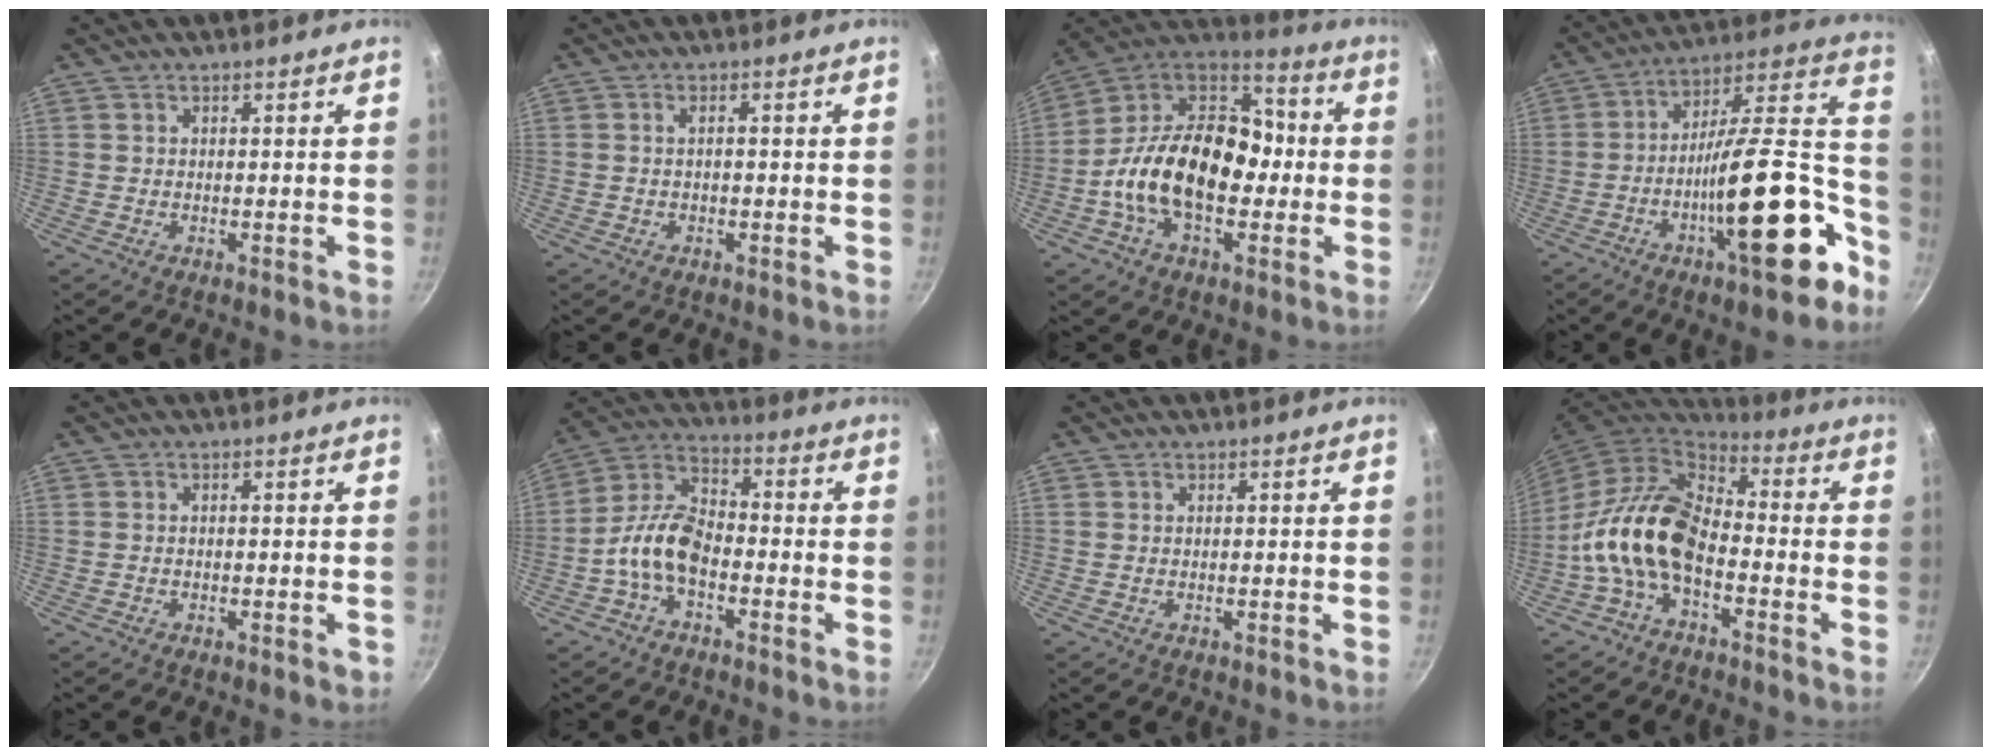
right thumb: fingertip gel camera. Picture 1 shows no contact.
{"total": 1.3, "force": [-0.2, 0.6, 1.1], "torque": [-0.028, 0.007, -0.005]}
{"total": 22.5, "force": [-3.1, 14.6, 16.8], "torque": [-0.250, 0.054, -0.072]}
{"total": 26.2, "force": [-10.3, 8.8, 22.5], "torque": [-0.287, 0.060, -0.169]}
{"total": 1.0, "force": [-0.6, 0.4, 0.8], "torque": [-0.013, 0.004, -0.010]}
{"total": 10.2, "force": [-3.7, 5.8, 7.6], "torque": [-0.132, 0.047, -0.086]}
{"total": 0.0}
{"total": 14.9, "force": [-4.5, 8.9, 11.1], "torque": [-0.197, 0.051, -0.105]}